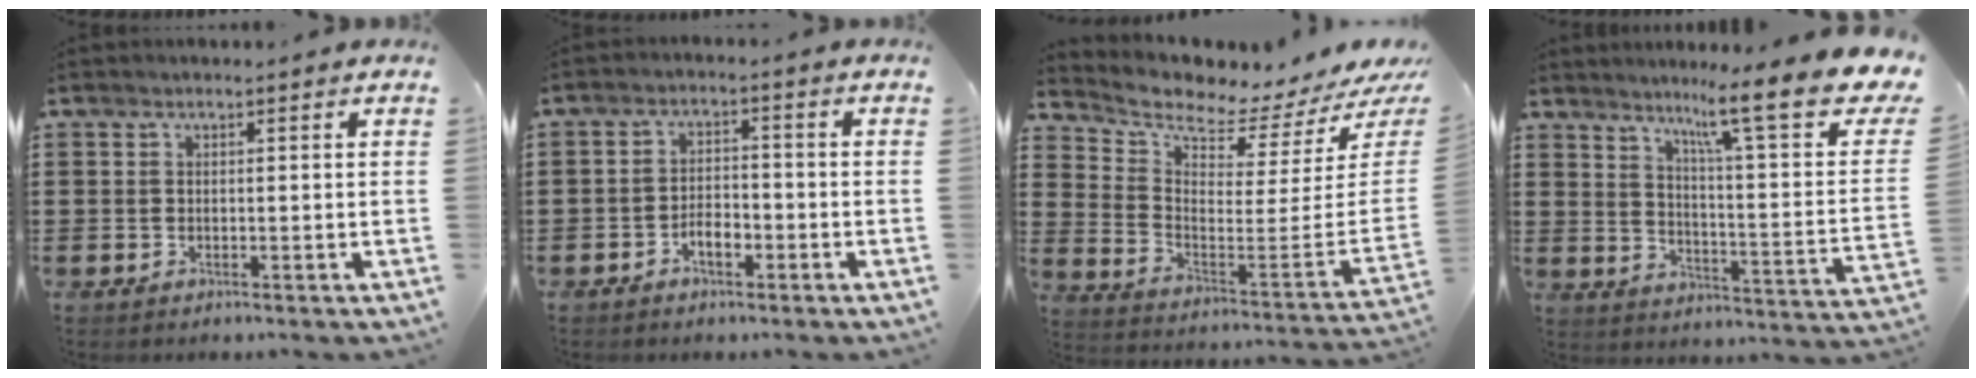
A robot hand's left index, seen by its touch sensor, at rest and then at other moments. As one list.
[{"total": 3.3, "force": [-1.9, 1.5, 2.3], "torque": [-0.042, 0.006, -0.038]}, {"total": 3.9, "force": [3.5, 0.6, 1.7], "torque": [-0.044, -0.064, 0.051]}, {"total": 12.6, "force": [9.2, 0.6, 8.6], "torque": [-0.144, -0.058, 0.139]}]